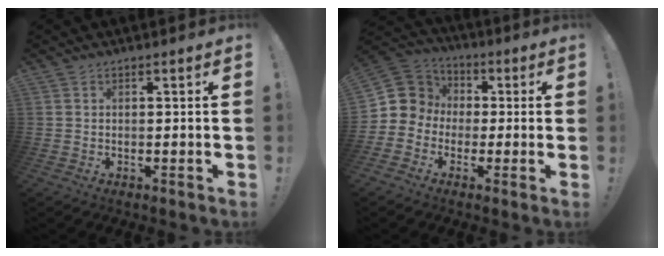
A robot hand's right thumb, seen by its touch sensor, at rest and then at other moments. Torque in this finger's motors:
{"motor_torque": [0.77, -0.26, -0.06, 0.06, 0.08]}